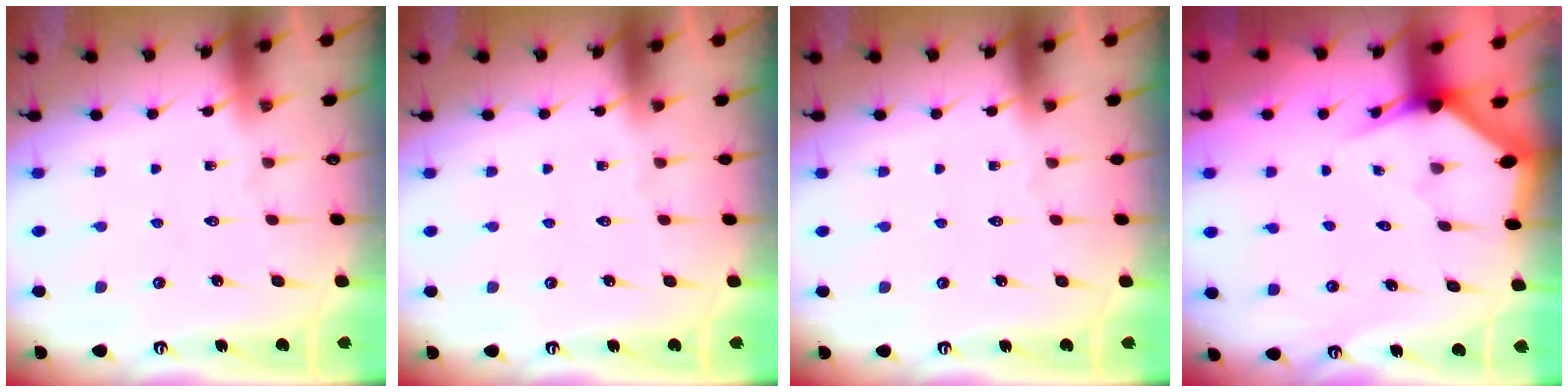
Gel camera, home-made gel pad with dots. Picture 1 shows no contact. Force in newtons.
{"total": 0.0}
{"total": 0.0}
{"total": 2.9, "press": 2.9, "slide": 0.1}